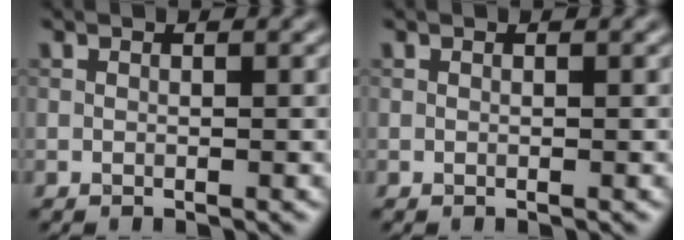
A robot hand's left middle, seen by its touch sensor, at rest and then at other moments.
{"total": 0.0}